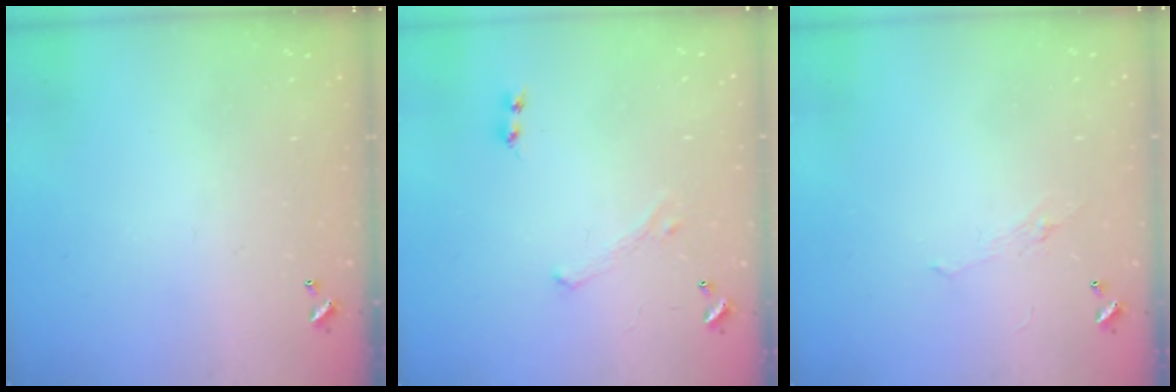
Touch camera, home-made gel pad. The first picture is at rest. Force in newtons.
{"total": 0.0}
{"total": 0.9, "press": 0.5, "slide": 0.7}